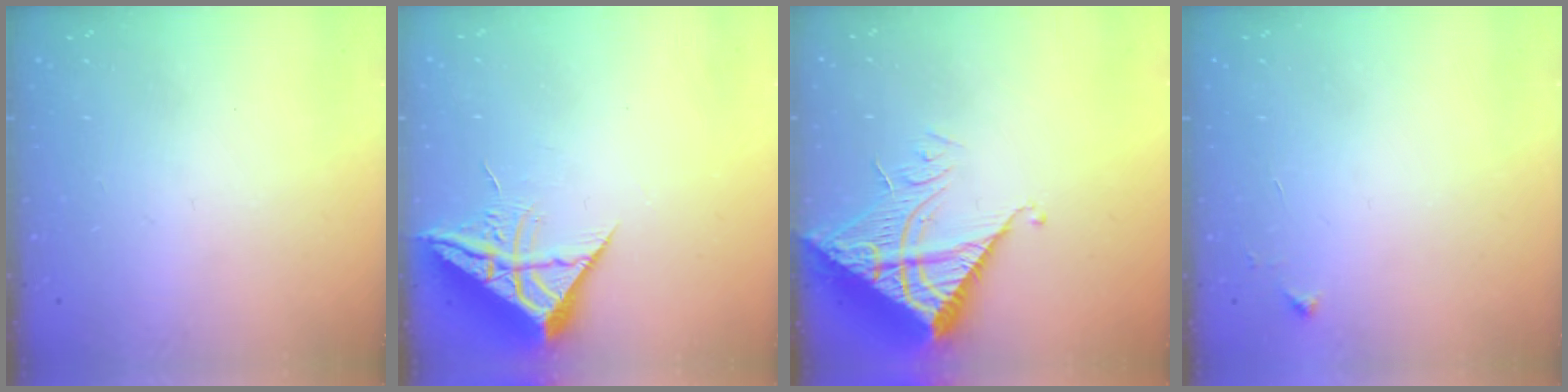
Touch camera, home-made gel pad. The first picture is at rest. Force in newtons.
{"total": 9.7, "press": 9.6, "slide": 0.8}
{"total": 11.5, "press": 11.5, "slide": 1.2}
{"total": 3.9, "press": 3.8, "slide": 0.6}